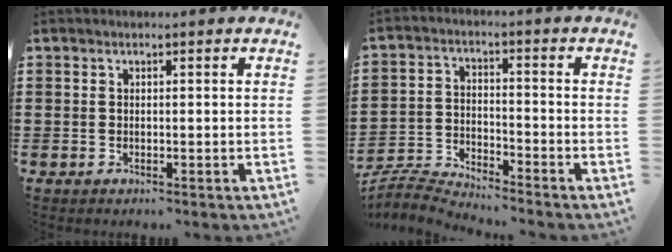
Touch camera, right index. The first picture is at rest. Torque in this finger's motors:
{"motor_torque": [-0.82, 0.52, -1.05, -0.21]}